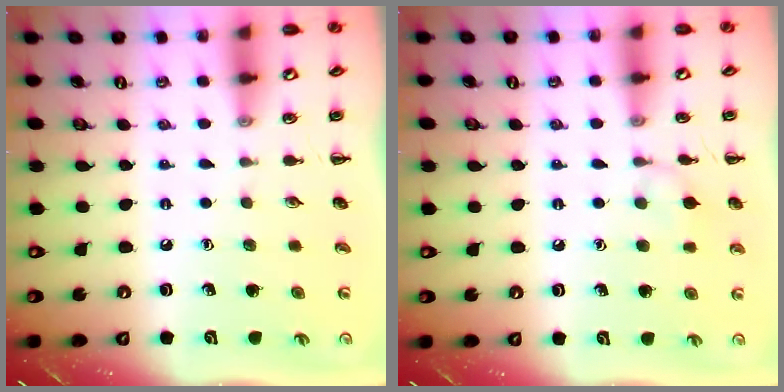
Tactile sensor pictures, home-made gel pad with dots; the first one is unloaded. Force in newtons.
{"total": 7.3, "press": 7.0, "slide": 2.1}